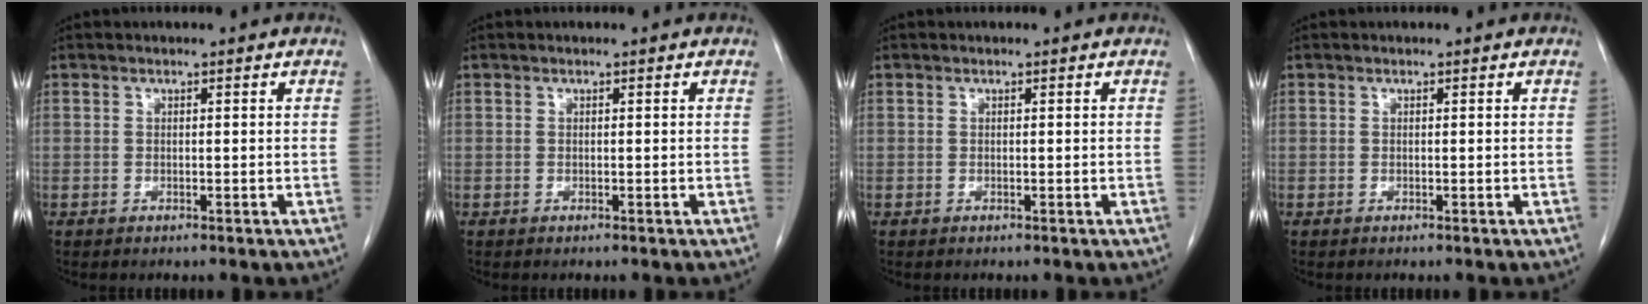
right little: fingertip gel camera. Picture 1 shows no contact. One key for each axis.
{"total": 0.0}
{"total": 0.0}
{"total": 0.0}